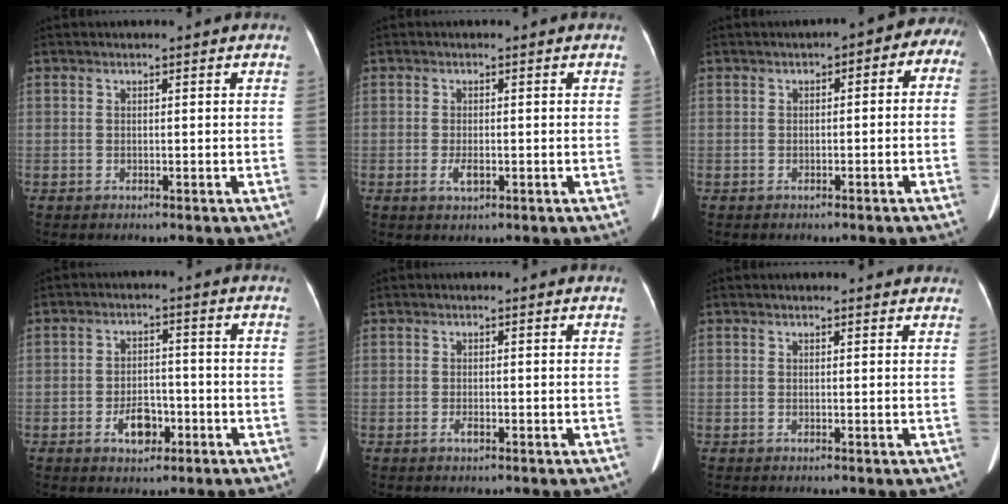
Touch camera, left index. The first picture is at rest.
{"total": 2.0, "force": [-0.8, 0.8, 1.7], "torque": [-0.033, -0.001, -0.009]}
{"total": 5.1, "force": [-0.4, 3.3, 3.8], "torque": [-0.031, 0.040, -0.012]}
{"total": 5.0, "force": [-2.4, 2.9, 3.3], "torque": [-0.057, 0.005, -0.036]}
{"total": 0.8, "force": [-0.5, 0.2, 0.6], "torque": [-0.011, -0.001, -0.007]}
{"total": 3.6, "force": [3.4, 1.0, 0.8], "torque": [-0.007, 0.009, 0.027]}